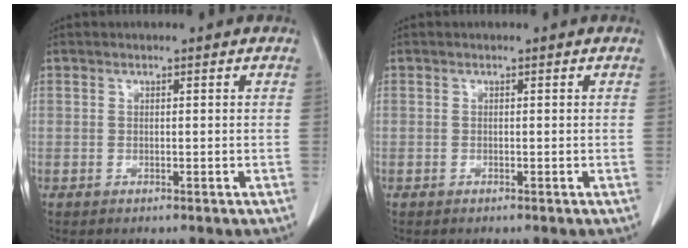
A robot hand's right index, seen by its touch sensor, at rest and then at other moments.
{"total": 0.0}